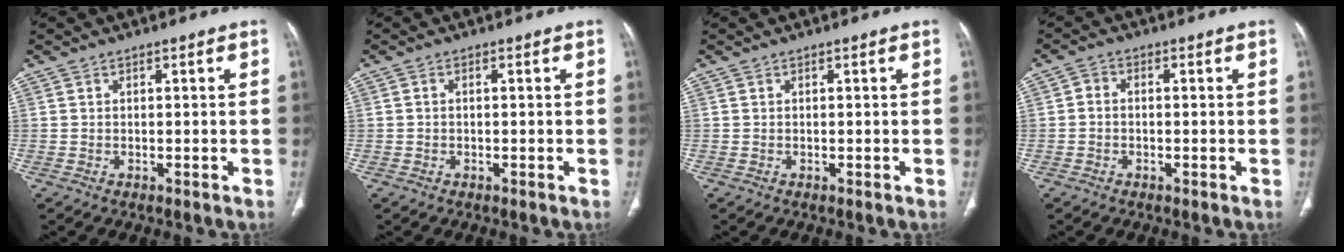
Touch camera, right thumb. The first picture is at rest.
{"total": 0.6, "force": [-0.1, 0.3, 0.5], "torque": [-0.009, 0.000, -0.005]}
{"total": 0.0}
{"total": 2.1, "force": [-0.4, 1.6, 1.3], "torque": [-0.017, 0.008, -0.013]}